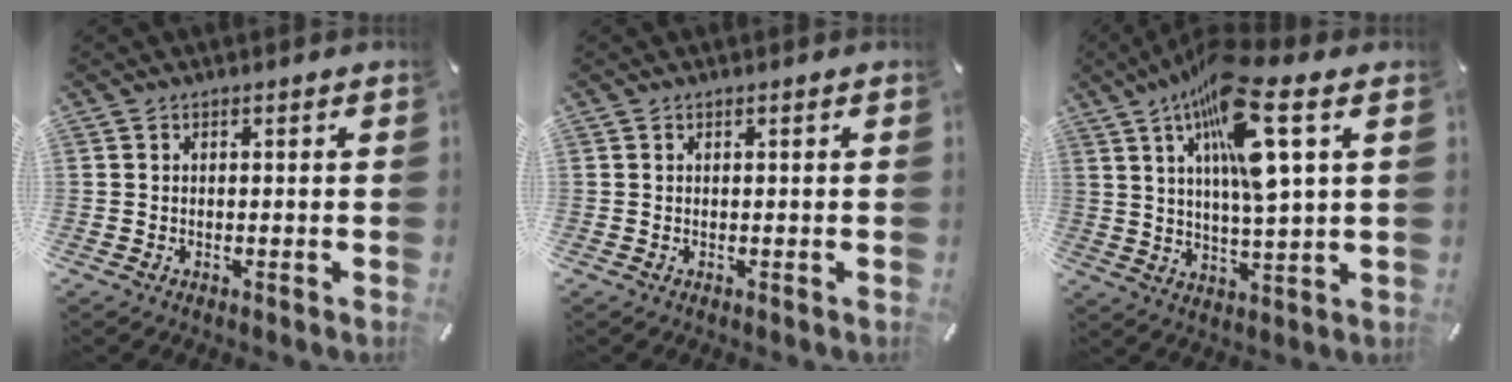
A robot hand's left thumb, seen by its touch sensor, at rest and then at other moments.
{"total": 0.0}
{"total": 17.5, "force": [8.2, 4.2, 14.9], "torque": [-0.268, -0.031, 0.123]}